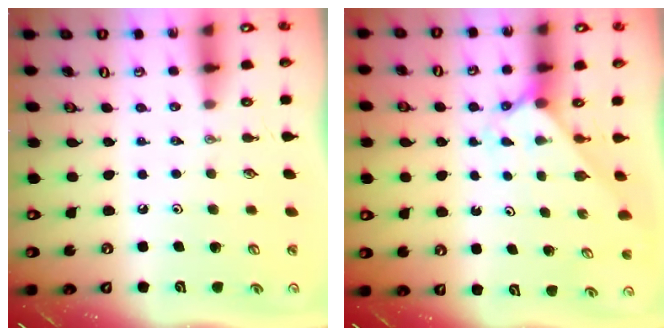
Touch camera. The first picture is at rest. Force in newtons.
{"total": 2.1, "press": 2.1, "slide": 0.2}